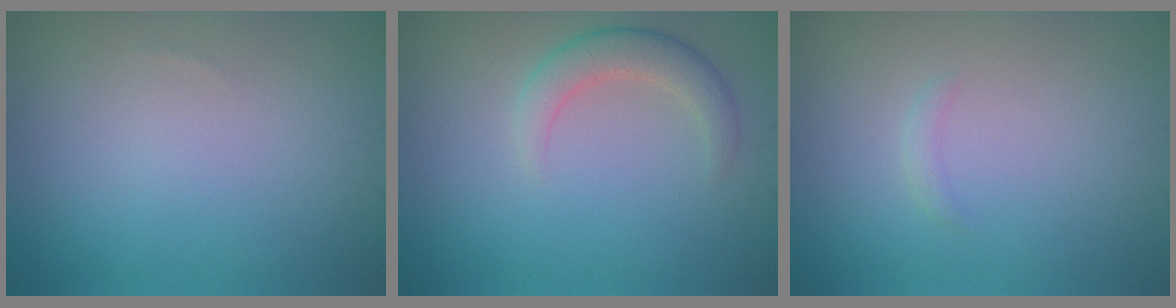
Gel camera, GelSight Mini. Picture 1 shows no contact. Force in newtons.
{"total": 2.8, "press": 2.8, "slide": 0.2}
{"total": 0.6, "press": 0.6, "slide": 0.1}